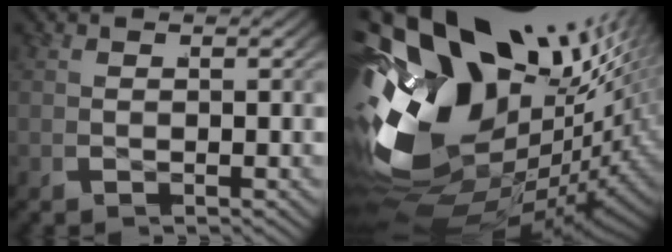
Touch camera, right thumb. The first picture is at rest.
{"total": 25.3, "force": [-1.0, 16.5, 19.2], "torque": [-0.374, -0.053, 0.005]}